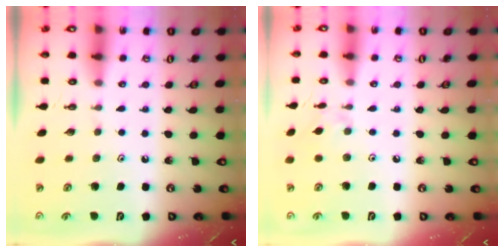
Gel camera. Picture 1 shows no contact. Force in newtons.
{"total": 2.3, "press": 2.3, "slide": 0.4}